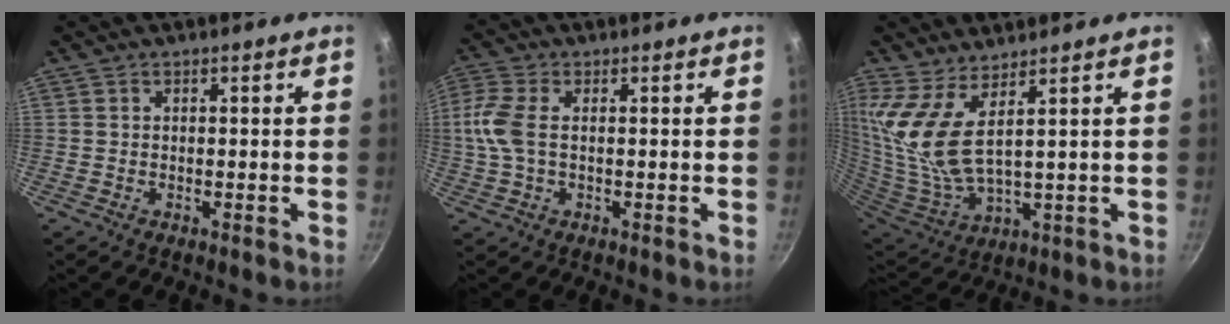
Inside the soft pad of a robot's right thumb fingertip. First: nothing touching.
{"total": 6.7, "force": [0.2, 3.7, 5.5], "torque": [-0.132, 0.011, -0.003]}
{"total": 10.6, "force": [6.0, 2.8, 8.3], "torque": [-0.172, -0.057, 0.130]}